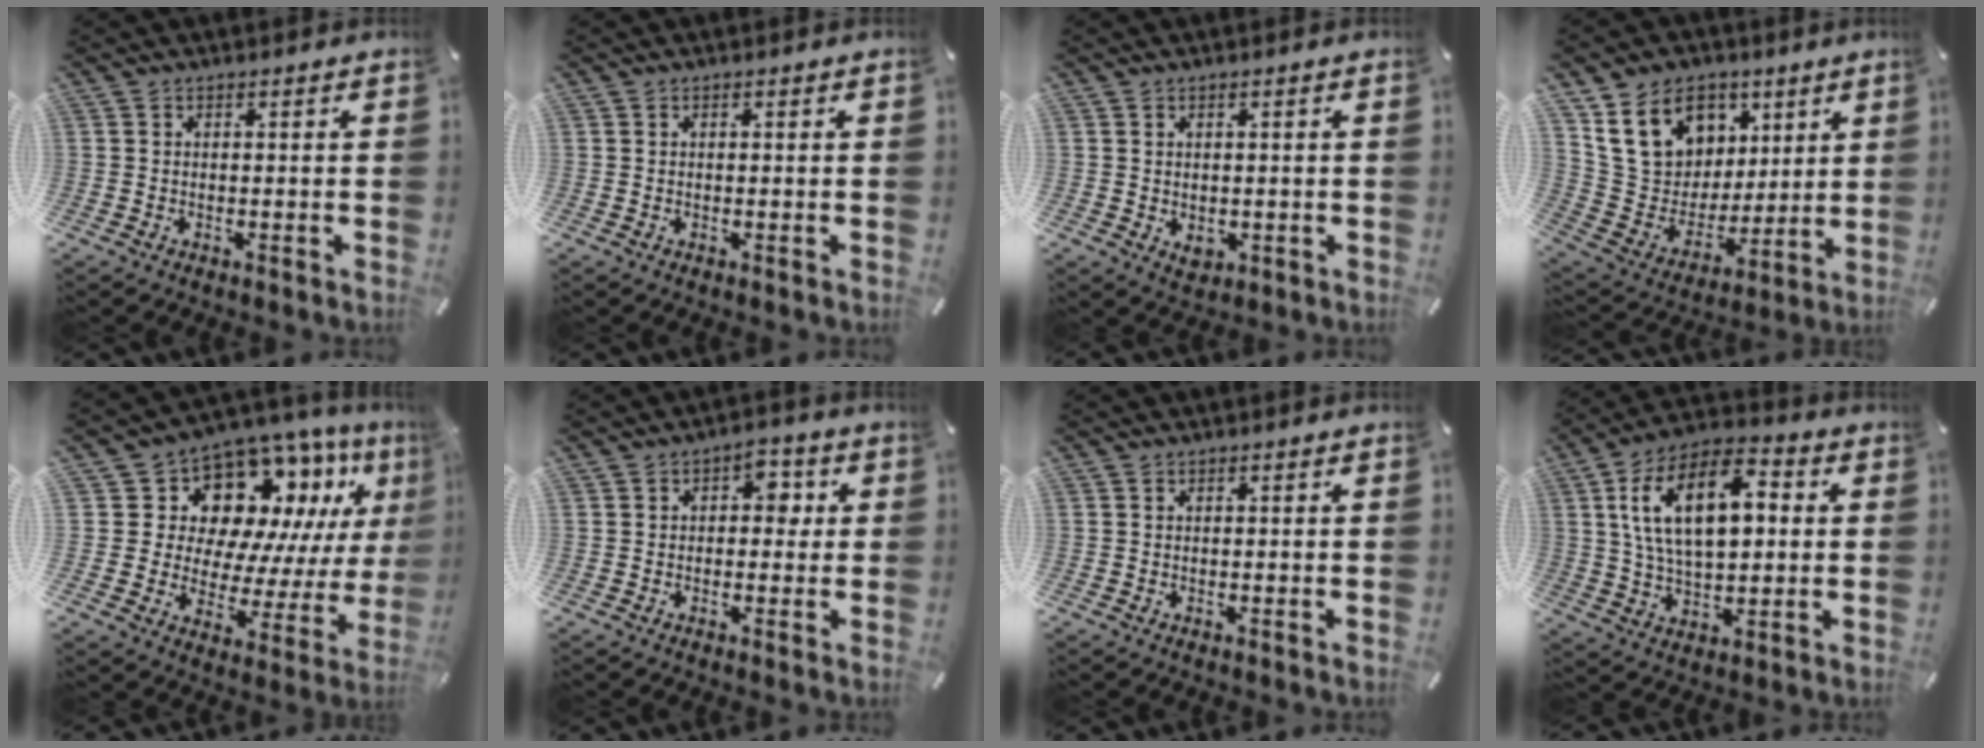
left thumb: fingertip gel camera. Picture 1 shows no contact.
{"total": 0.0}
{"total": 2.4, "force": [-0.2, 2.1, 1.1], "torque": [-0.010, -0.001, -0.003]}
{"total": 16.9, "force": [8.0, 13.4, 6.4], "torque": [-0.119, -0.033, 0.164]}
{"total": 13.9, "force": [8.7, 9.4, 5.3], "torque": [-0.076, -0.099, 0.151]}
{"total": 4.7, "force": [0.8, 3.2, 3.3], "torque": [-0.027, -0.003, 0.001]}
{"total": 0.0}
{"total": 17.7, "force": [4.3, 10.1, 13.9], "torque": [-0.270, 0.008, 0.070]}